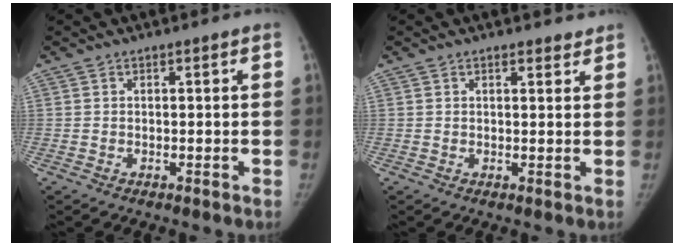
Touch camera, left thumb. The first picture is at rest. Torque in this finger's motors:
{"motor_torque": [-0.14, -0.13, 0.03, 0.19, -0.05]}